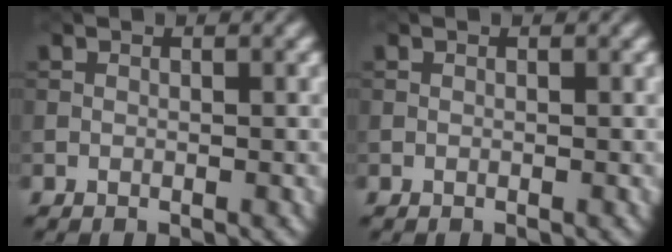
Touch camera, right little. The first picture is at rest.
{"total": 0.0}